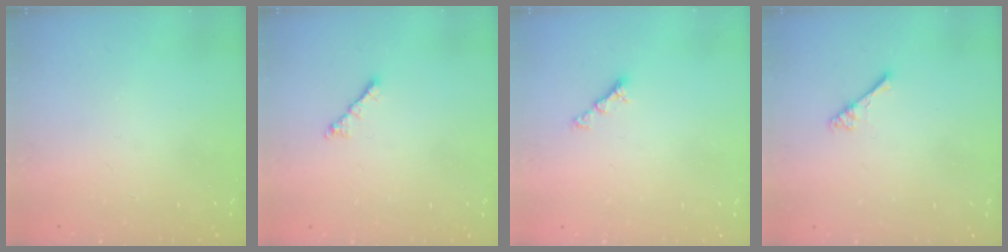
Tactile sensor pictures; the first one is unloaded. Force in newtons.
{"total": 1.8, "press": 1.8, "slide": 0.5}
{"total": 4.0, "press": 3.9, "slide": 0.6}
{"total": 2.4, "press": 2.4, "slide": 0.4}